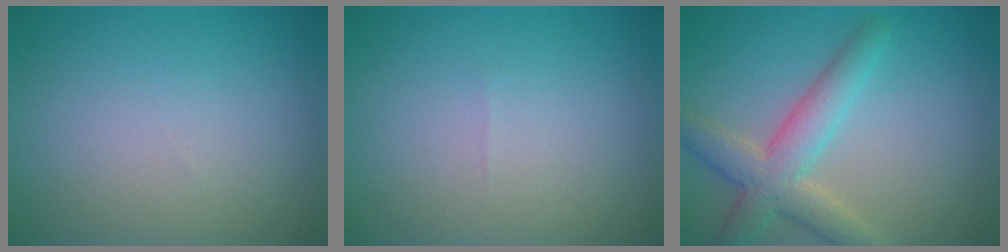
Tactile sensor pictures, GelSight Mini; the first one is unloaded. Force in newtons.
{"total": 0.0}
{"total": 4.9, "press": 4.9, "slide": 0.3}